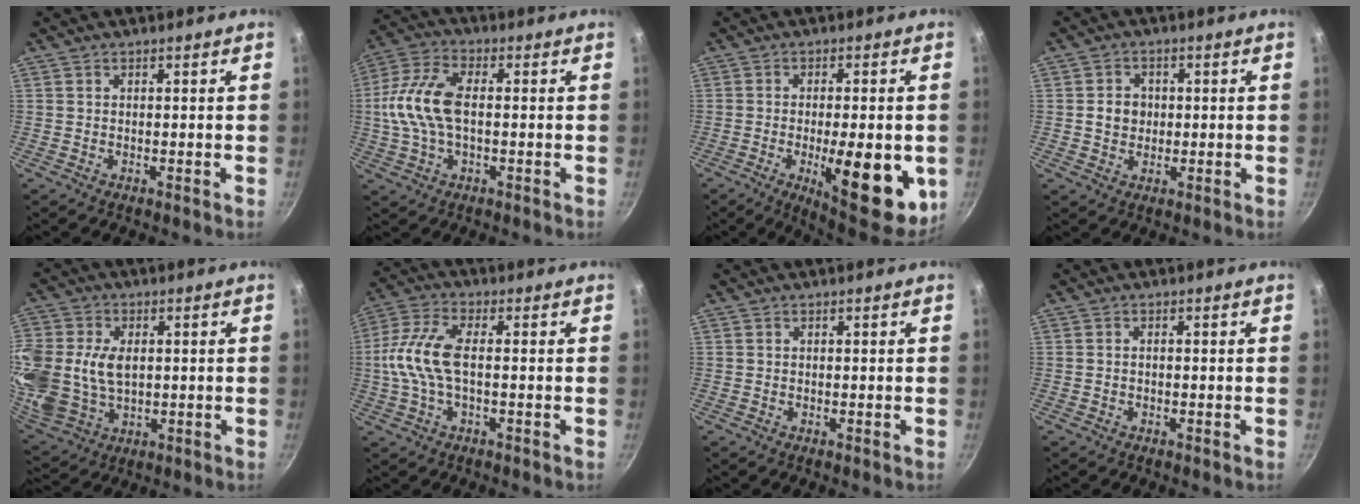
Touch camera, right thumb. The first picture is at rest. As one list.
[{"total": 12.0, "force": [0.0, 6.4, 10.2], "torque": [-0.212, 0.026, -0.014]}, {"total": 16.8, "force": [-4.0, 5.8, 15.2], "torque": [-0.180, 0.001, -0.046]}, {"total": 4.2, "force": [0.1, 3.7, 2.0], "torque": [-0.014, 0.005, -0.002]}, {"total": 18.7, "force": [1.5, 13.7, 12.6], "torque": [-0.295, 0.004, 0.037]}, {"total": 10.1, "force": [-0.5, 4.3, 9.1], "torque": [-0.204, 0.020, -0.023]}, {"total": 0.0}, {"total": 0.6, "force": [-0.3, 0.4, 0.4], "torque": [-0.011, 0.006, -0.005]}]